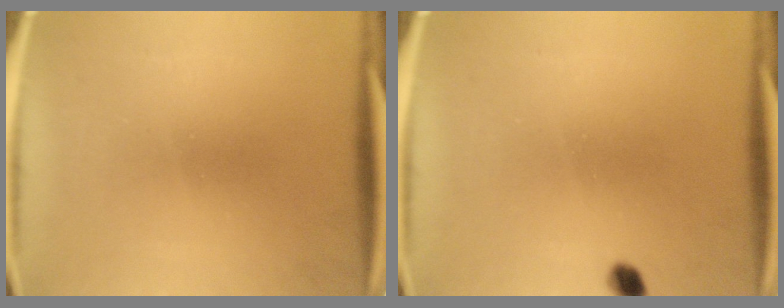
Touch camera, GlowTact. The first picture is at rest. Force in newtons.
{"total": 1.8}